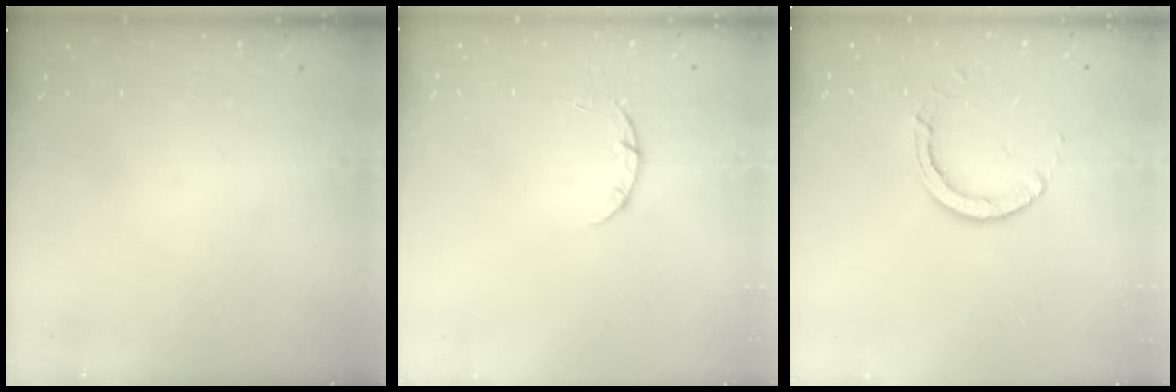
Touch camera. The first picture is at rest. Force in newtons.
{"total": 3.2, "press": 3.2, "slide": 0.3}
{"total": 5.6, "press": 5.6, "slide": 0.2}